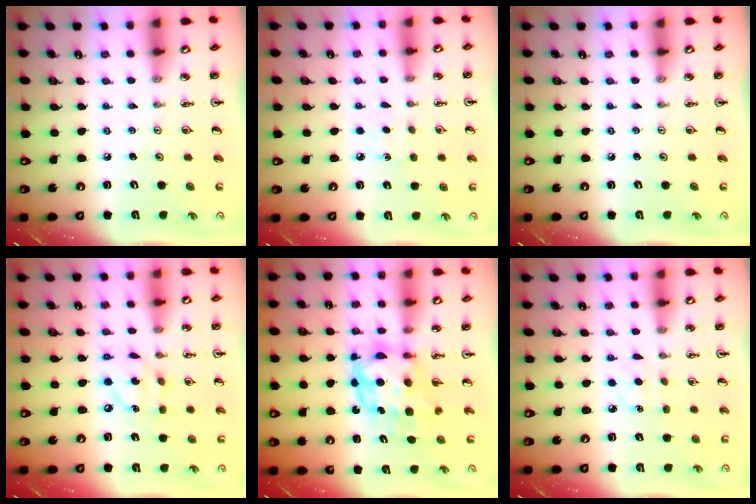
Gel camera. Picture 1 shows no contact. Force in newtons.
{"total": 3.9, "press": 3.8, "slide": 0.5}
{"total": 0.0}
{"total": 9.3, "press": 9.3, "slide": 0.5}
{"total": 7.8, "press": 7.7, "slide": 0.8}
{"total": 4.0, "press": 4.0, "slide": 0.4}